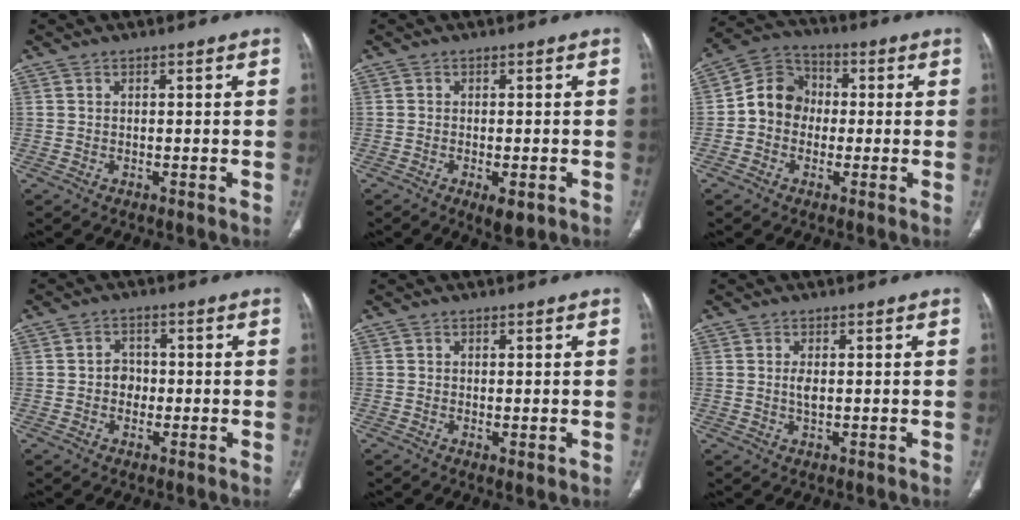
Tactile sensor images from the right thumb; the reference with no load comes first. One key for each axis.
{"total": 3.9, "fx": -1.7, "fy": 1.6, "fz": 3.2, "tx": -0.047, "ty": -0.003, "tz": -0.018}
{"total": 9.1, "fx": -0.8, "fy": 8.1, "fz": 4.2, "tx": -0.053, "ty": 0.032, "tz": -0.030}
{"total": 3.5, "fx": -0.5, "fy": 3.0, "fz": 1.7, "tx": -0.007, "ty": 0.009, "tz": -0.014}
{"total": 1.3, "fx": -0.2, "fy": 0.5, "fz": 1.2, "tx": -0.025, "ty": -0.007, "tz": 0.000}
{"total": 2.0, "fx": 0.1, "fy": 0.9, "fz": 1.8, "tx": -0.038, "ty": -0.002, "tz": 0.004}